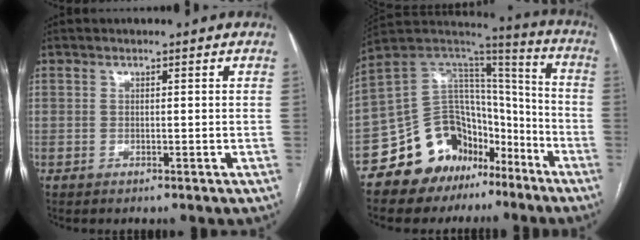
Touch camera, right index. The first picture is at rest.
{"total": 17.3, "force": [-11.0, 11.2, 7.2], "torque": [-0.106, 0.094, -0.180]}